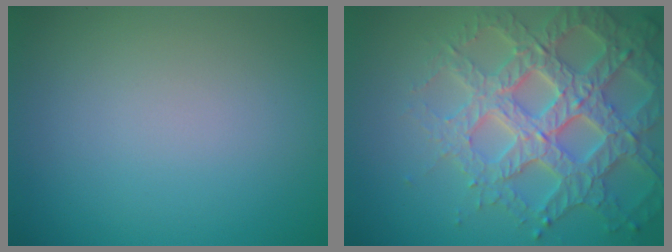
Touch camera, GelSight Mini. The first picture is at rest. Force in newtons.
{"total": 7.0, "press": 6.7, "slide": 1.8}